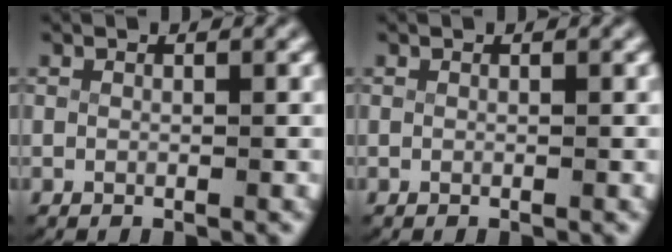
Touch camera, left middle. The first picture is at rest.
{"total": 0.0}